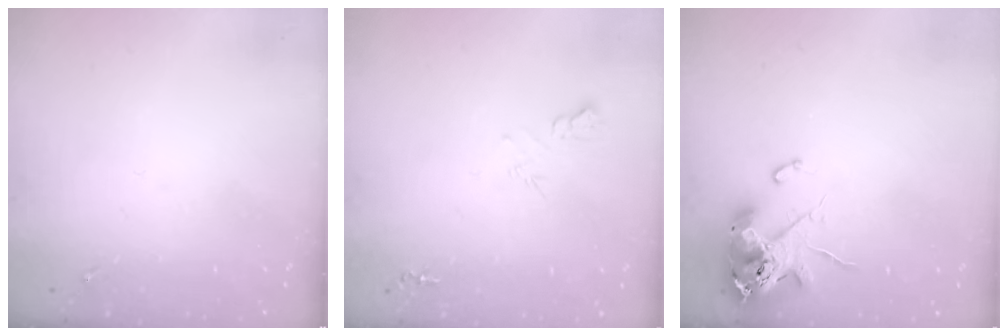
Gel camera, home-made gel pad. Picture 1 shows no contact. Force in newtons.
{"total": 5.8, "press": 5.8, "slide": 0.7}
{"total": 12.0, "press": 11.9, "slide": 1.9}